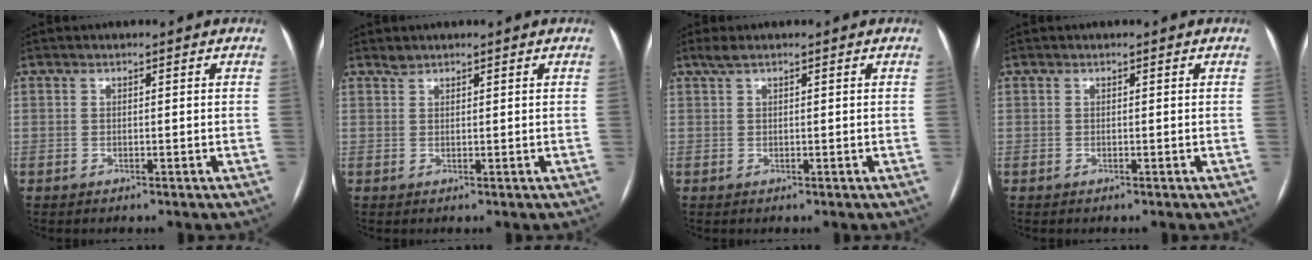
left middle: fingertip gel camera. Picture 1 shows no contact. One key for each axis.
{"total": 0.8, "fx": 0.8, "fy": 0.1, "fz": 0.0, "tx": -0.005, "ty": 0.001, "tz": 0.019}
{"total": 1.3, "fx": 0.9, "fy": 0.0, "fz": 0.9, "tx": -0.025, "ty": 0.012, "tz": 0.024}
{"total": 0.0}